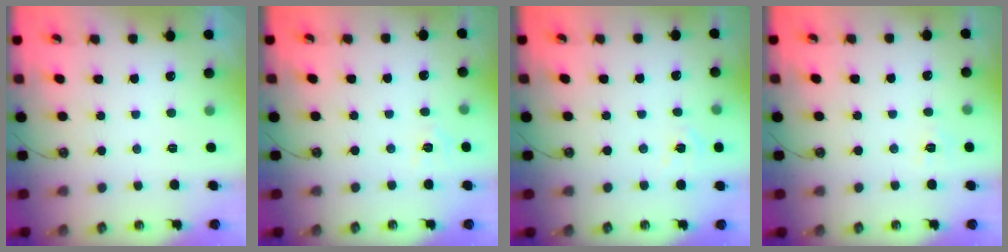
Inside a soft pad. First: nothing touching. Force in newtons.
{"total": 3.9, "press": 3.9, "slide": 0.5}
{"total": 5.0, "press": 5.0, "slide": 0.5}
{"total": 6.0, "press": 6.0, "slide": 0.7}